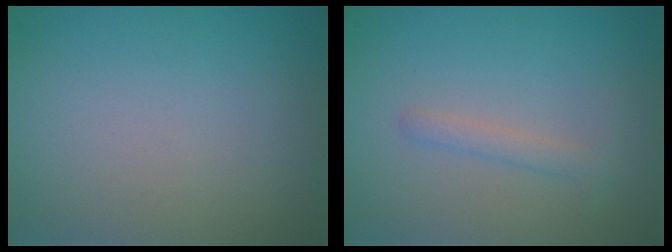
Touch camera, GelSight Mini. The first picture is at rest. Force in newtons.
{"total": 1.4, "press": 1.4, "slide": 0.0}